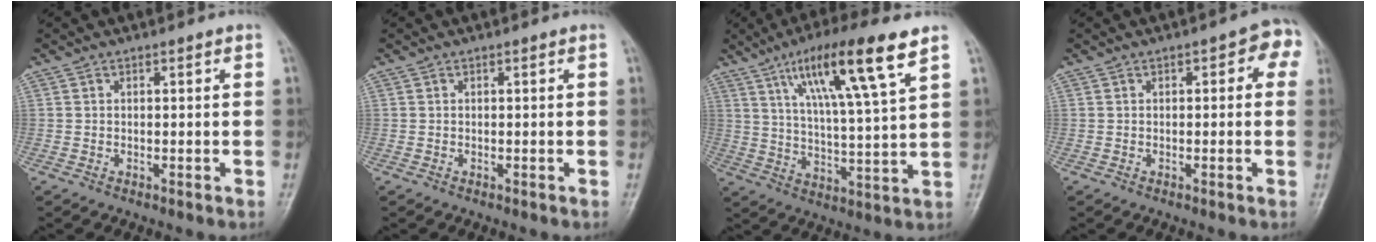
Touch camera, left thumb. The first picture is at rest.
{"total": 0.0}
{"total": 16.0, "force": [8.6, 1.9, 13.3], "torque": [-0.228, -0.029, 0.151]}
{"total": 5.1, "force": [1.1, 2.5, 4.2], "torque": [-0.022, 0.014, 0.001]}